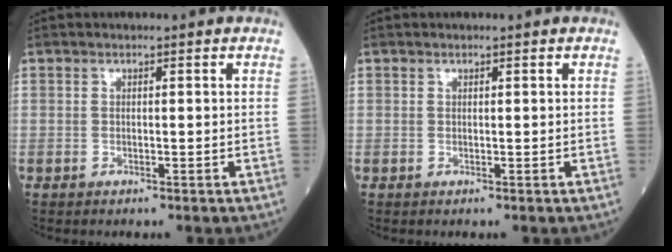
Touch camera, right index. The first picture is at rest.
{"total": 0.0}